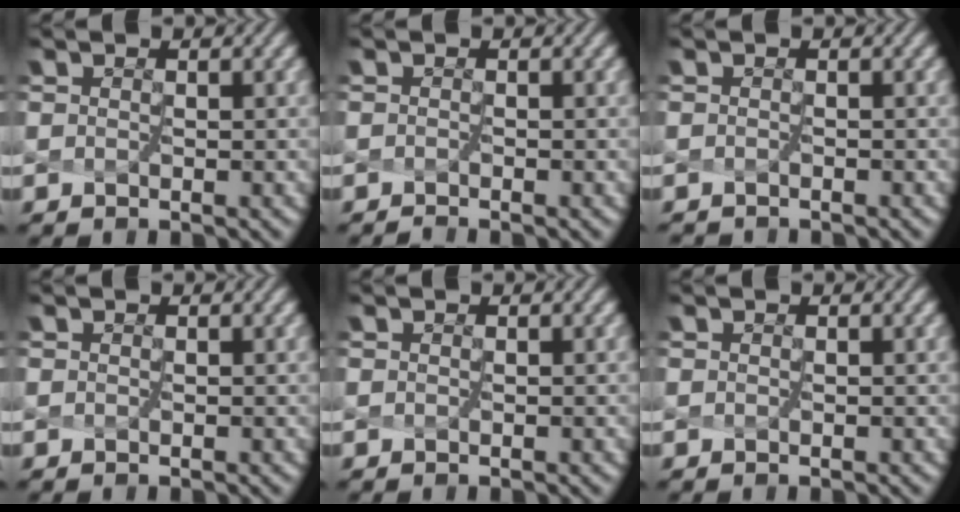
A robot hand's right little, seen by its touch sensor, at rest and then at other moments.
{"total": 0.8, "force": [-0.7, -0.4, -0.2], "torque": [-0.003, -0.004, -0.013]}
{"total": 0.9, "force": [-0.7, -0.3, -0.4], "torque": [0.003, -0.004, -0.010]}
{"total": 0.0}
{"total": 0.0}
{"total": 0.0}